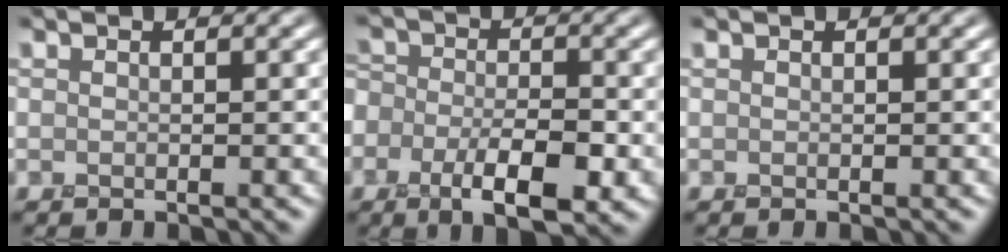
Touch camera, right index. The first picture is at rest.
{"total": 5.5, "force": [-2.1, 3.3, 3.9], "torque": [-0.064, 0.001, -0.043]}
{"total": 0.0}